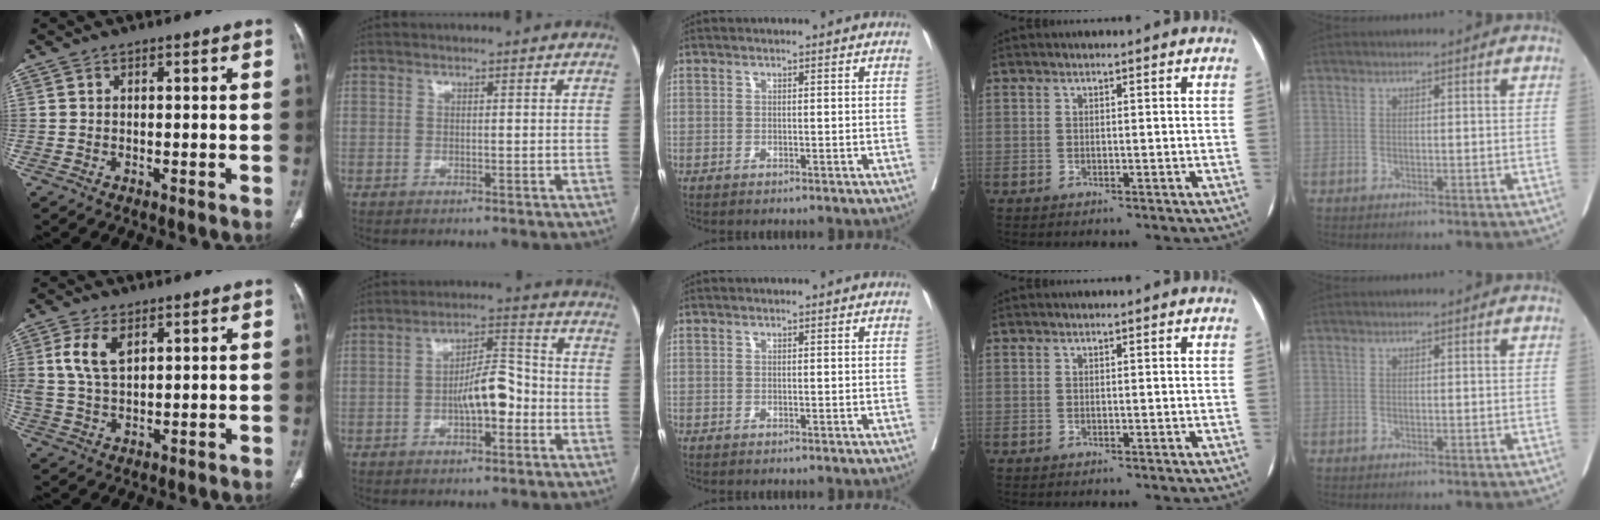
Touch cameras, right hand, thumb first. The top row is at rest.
{"thumb": {"total": 6.9, "force": [2.8, 3.7, 5.2], "torque": [-0.109, -0.005, 0.059]}, "index": {"total": 7.9, "force": [-2.1, 2.7, 7.2], "torque": [-0.123, 0.022, -0.034]}}